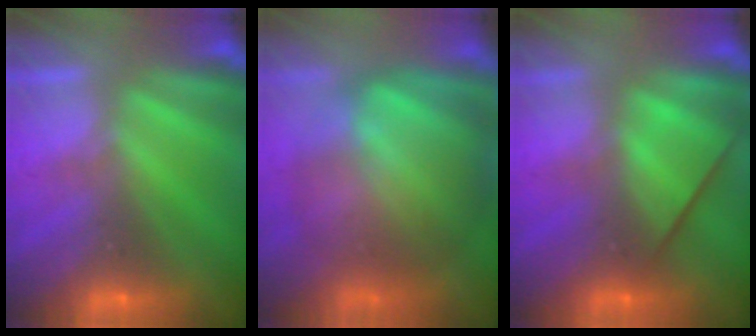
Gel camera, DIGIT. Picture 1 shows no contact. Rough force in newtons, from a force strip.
{"total": 8.9}
{"total": 2.5}